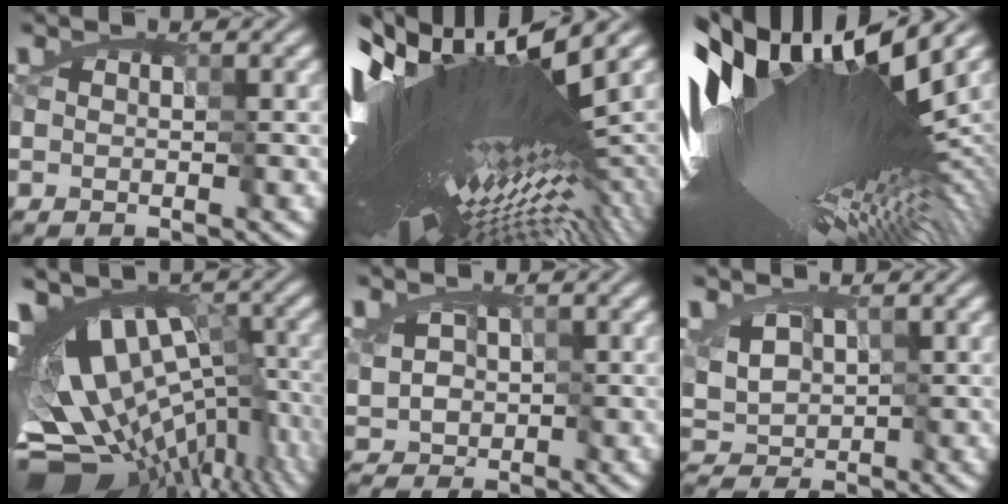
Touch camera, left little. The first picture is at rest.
{"total": 18.3, "force": [1.6, 3.3, 17.9], "torque": [-0.308, -0.034, 0.060]}
{"total": 19.0, "force": [3.5, 3.6, 18.3], "torque": [-0.320, -0.027, 0.093]}
{"total": 15.6, "force": [-5.4, 8.8, 11.7], "torque": [-0.136, 0.007, -0.055]}
{"total": 1.4, "force": [-0.4, 1.4, 0.3], "torque": [-0.022, 0.000, 0.012]}
{"total": 1.4, "force": [0.3, 1.3, 0.3], "torque": [-0.020, -0.003, 0.019]}